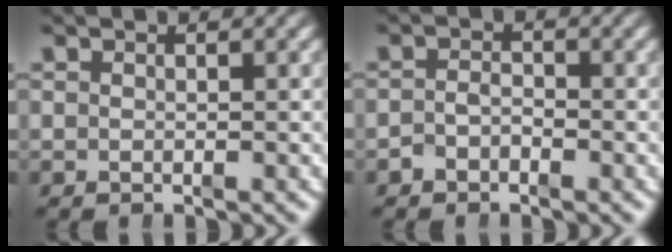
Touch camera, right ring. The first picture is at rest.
{"total": 1.7, "force": [-1.2, 1.1, 0.5], "torque": [-0.011, -0.010, -0.020]}